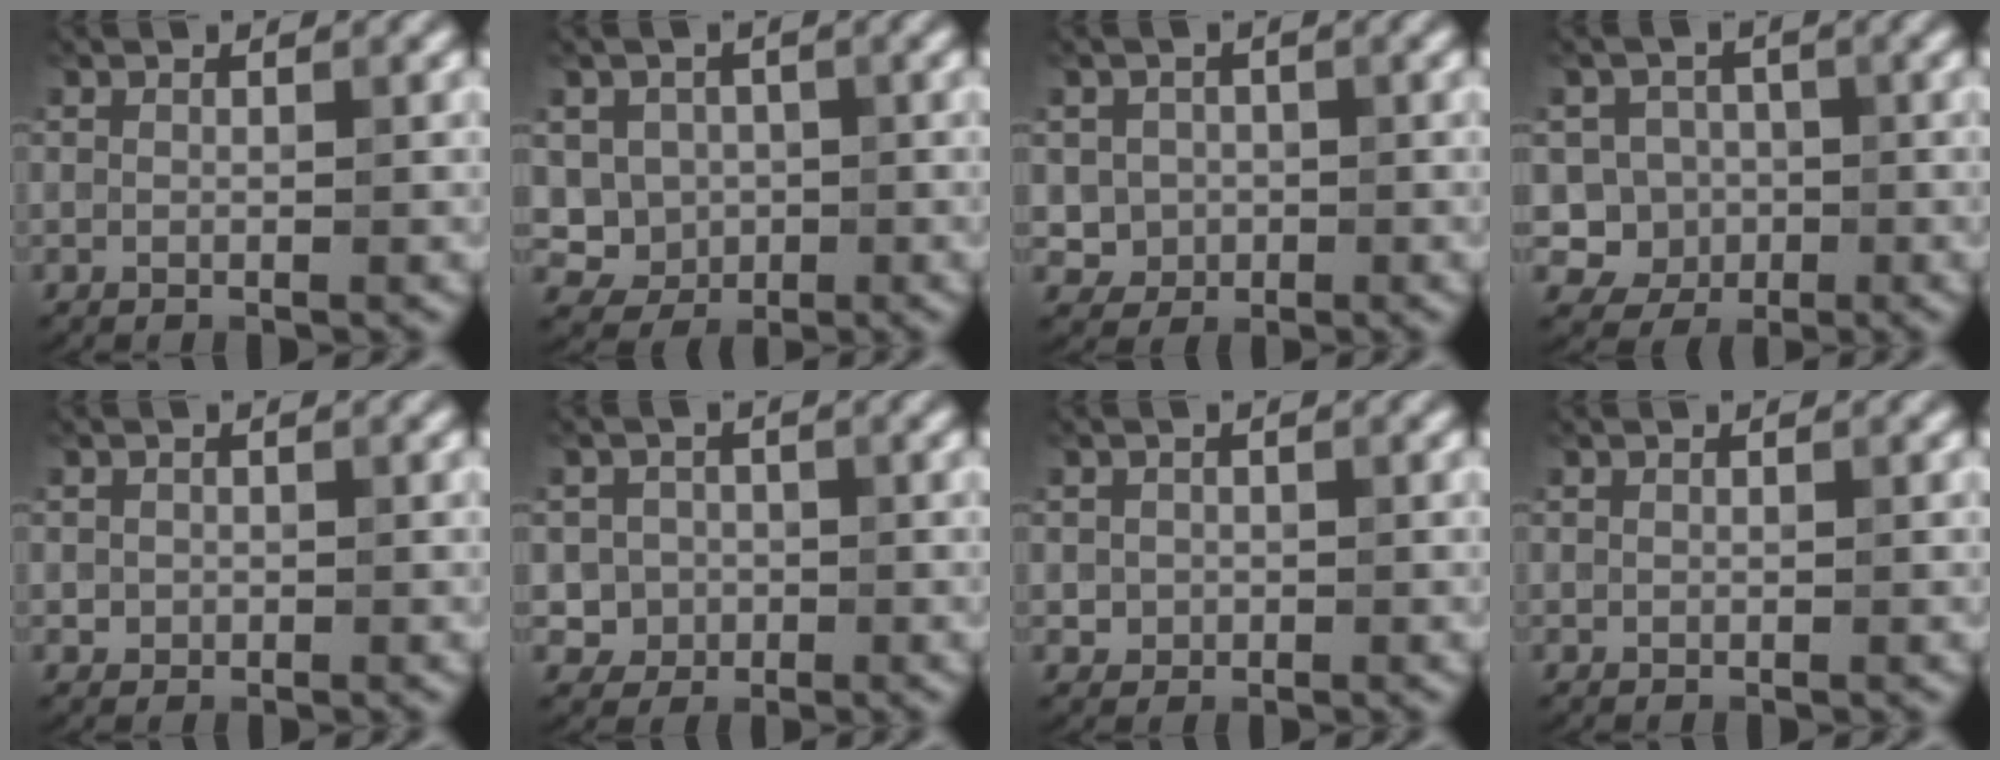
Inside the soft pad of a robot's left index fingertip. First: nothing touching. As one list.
[{"total": 3.5, "force": [0.1, 3.3, 1.1], "torque": [-0.010, -0.006, -0.007]}, {"total": 2.2, "force": [-0.1, 2.2, 0.4], "torque": [0.005, -0.004, 0.000]}, {"total": 3.9, "force": [-0.8, 3.7, 0.9], "torque": [0.005, 0.008, -0.027]}, {"total": 0.8, "force": [0.0, 0.8, 0.1], "torque": [0.006, -0.004, -0.001]}, {"total": 2.8, "force": [-0.6, 2.7, 0.3], "torque": [0.017, 0.002, -0.018]}, {"total": 1.2, "force": [0.0, 1.2, 0.1], "torque": [0.007, -0.004, -0.001]}, {"total": 0.0}]